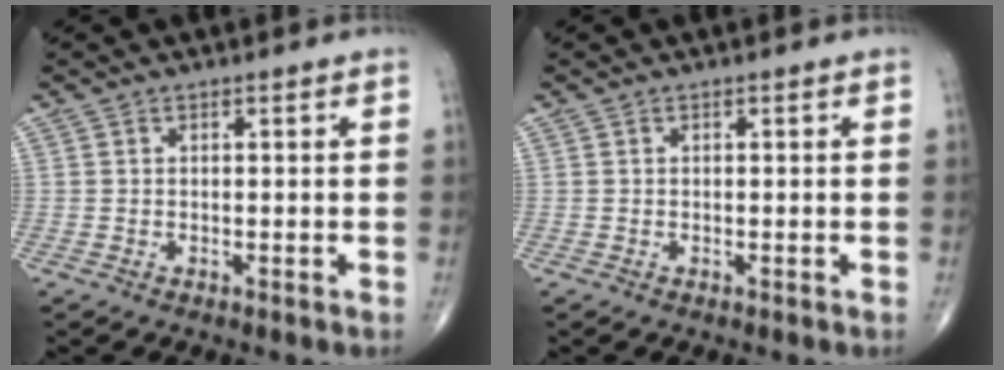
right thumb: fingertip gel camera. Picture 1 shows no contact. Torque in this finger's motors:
{"motor_torque": [0.01, 0.01, -0.03, 0.01, 0.07]}